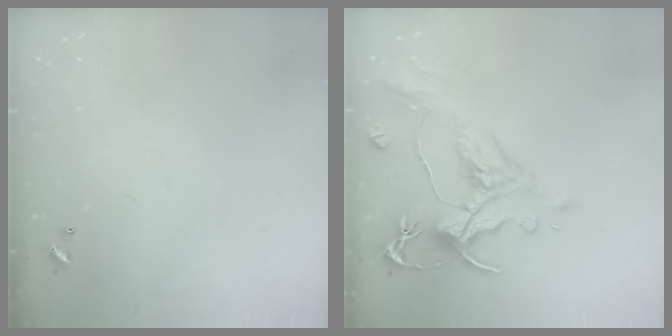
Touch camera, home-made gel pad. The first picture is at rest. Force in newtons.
{"total": 1.6, "press": 0.6, "slide": 1.5}